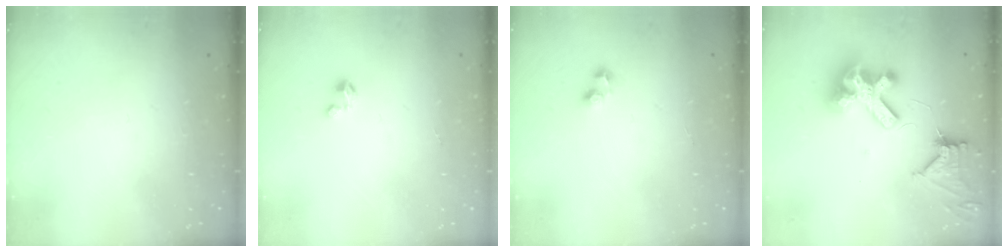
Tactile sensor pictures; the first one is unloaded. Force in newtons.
{"total": 1.5, "press": 1.5, "slide": 0.1}
{"total": 3.0, "press": 2.7, "slide": 1.3}
{"total": 12.6, "press": 12.5, "slide": 1.4}